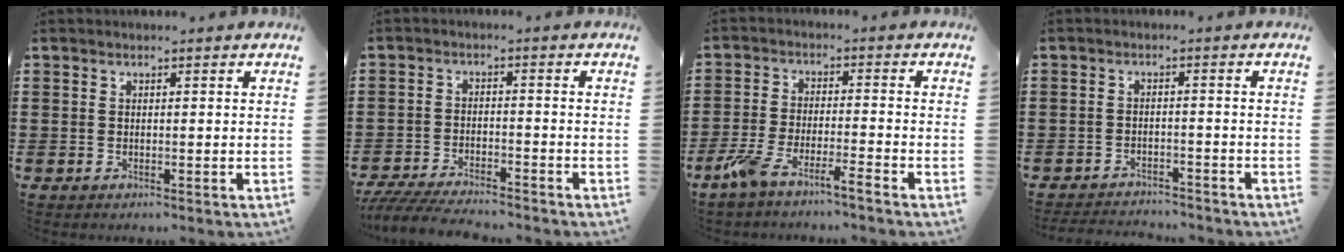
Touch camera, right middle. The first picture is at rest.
{"total": 4.4, "force": [-4.3, -0.1, 1.2], "torque": [-0.027, -0.006, -0.087]}
{"total": 5.4, "force": [-4.6, -0.2, 2.8], "torque": [-0.082, -0.021, -0.095]}
{"total": 2.3, "force": [-2.3, -0.2, -0.1], "torque": [0.000, -0.001, -0.050]}